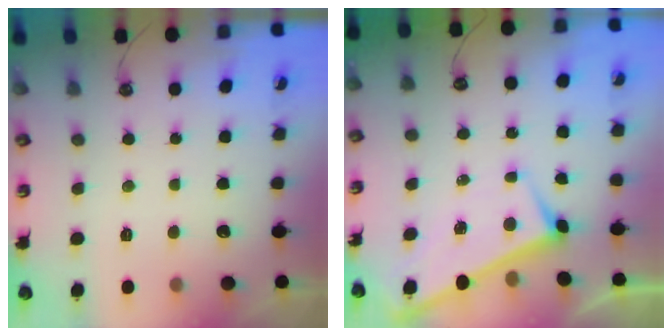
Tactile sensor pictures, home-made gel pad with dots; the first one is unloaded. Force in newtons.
{"total": 1.4, "press": 1.3, "slide": 0.3}